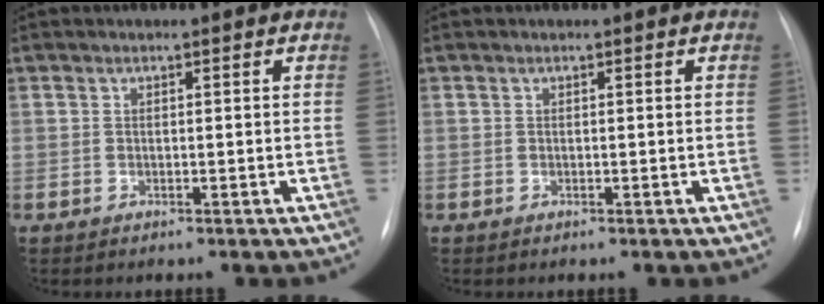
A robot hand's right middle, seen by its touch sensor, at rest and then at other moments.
{"total": 0.0}